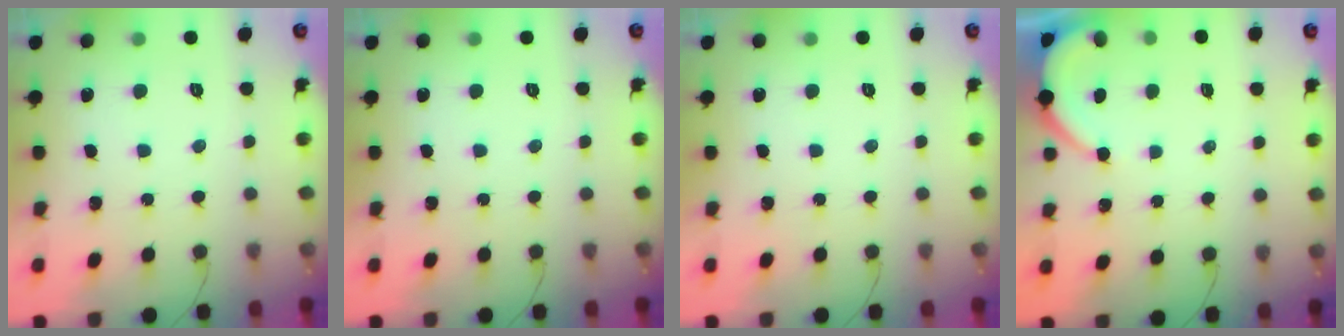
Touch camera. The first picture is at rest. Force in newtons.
{"total": 0.0}
{"total": 0.0}
{"total": 3.1, "press": 3.0, "slide": 0.4}